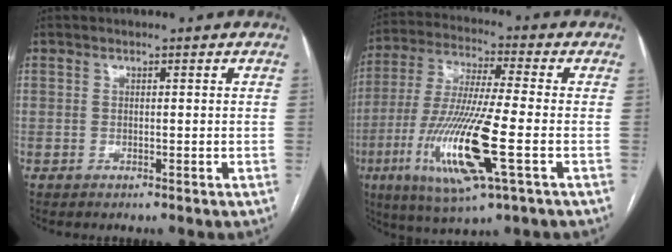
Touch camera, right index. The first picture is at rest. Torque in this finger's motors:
{"motor_torque": [2.14, 0.00, 1.05, 0.21]}